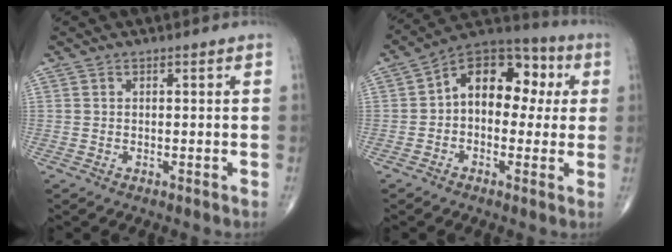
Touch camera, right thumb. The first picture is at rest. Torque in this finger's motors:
{"motor_torque": [0.01, 0.46, 0.60, 0.03, 0.08]}